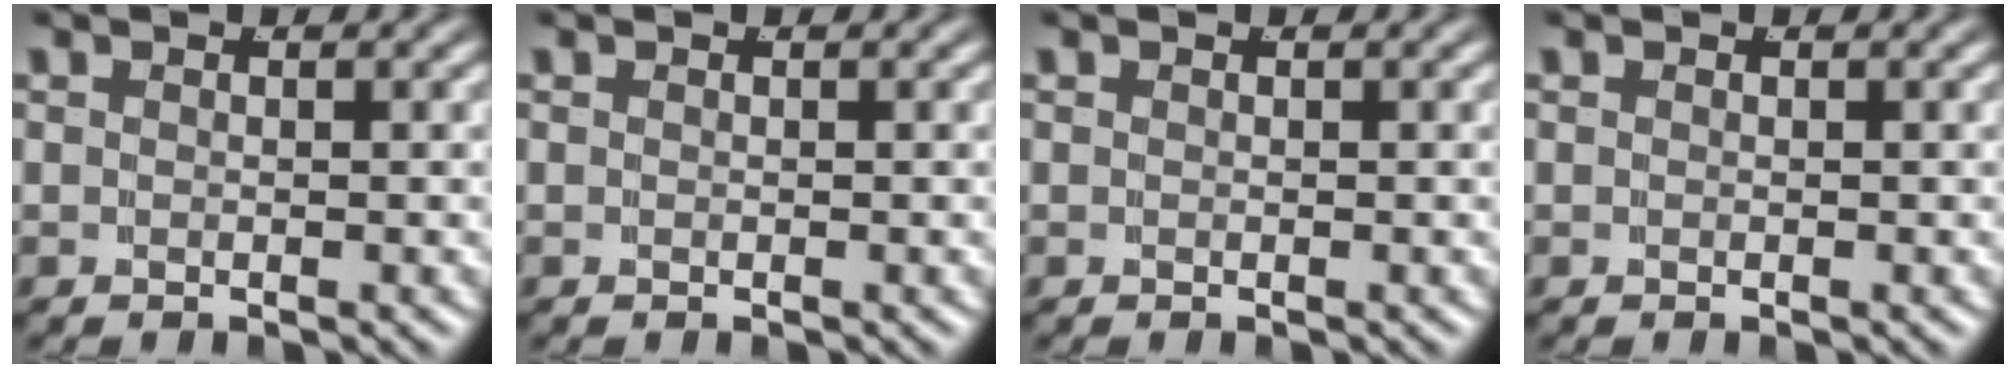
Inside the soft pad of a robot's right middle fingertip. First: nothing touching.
{"total": 0.0}
{"total": 0.0}
{"total": 0.0}